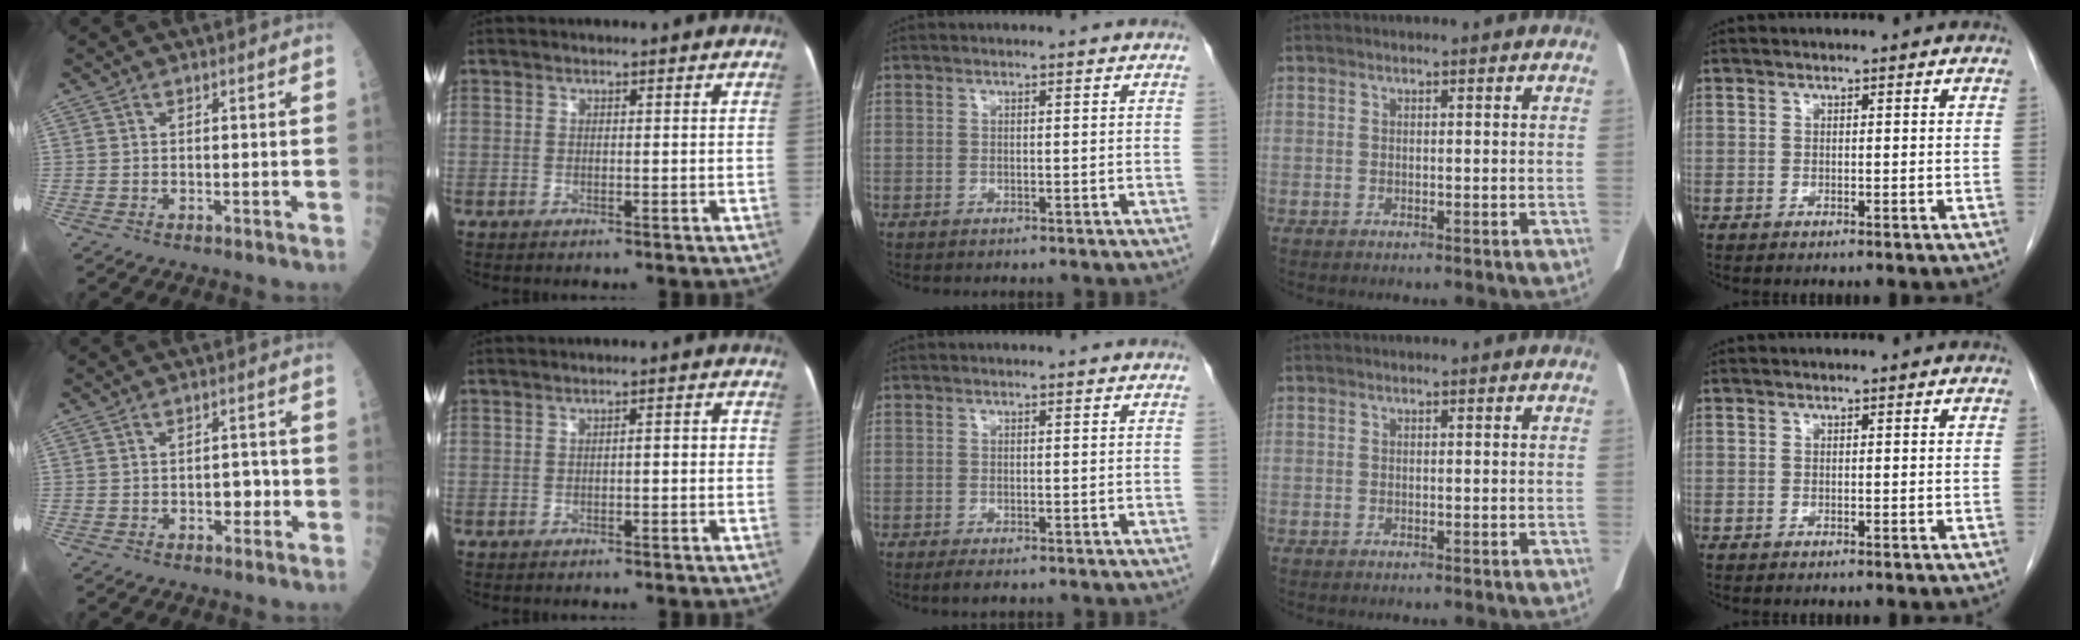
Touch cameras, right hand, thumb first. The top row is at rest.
{"thumb": {"total": 3.2, "force": [-0.8, 2.0, 2.4], "torque": [-0.016, 0.009, -0.010]}, "index": {"total": 1.9, "force": [-0.5, 0.5, 1.7], "torque": [-0.022, 0.011, -0.008]}, "middle": {"total": 1.7, "force": [-1.2, 0.5, 1.2], "torque": [-0.021, -0.005, -0.017]}}